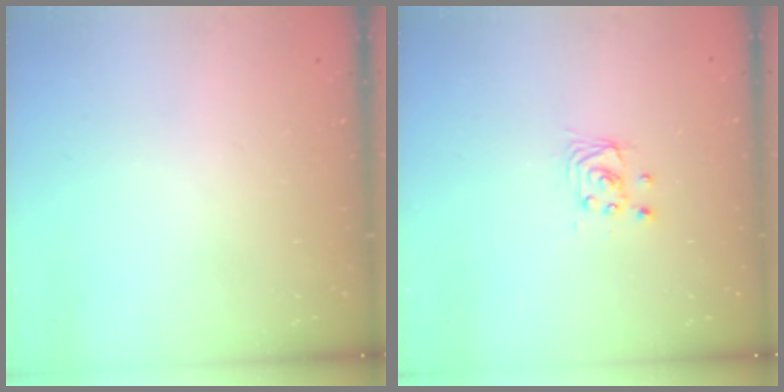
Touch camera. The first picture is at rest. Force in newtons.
{"total": 2.9, "press": 2.9, "slide": 0.2}